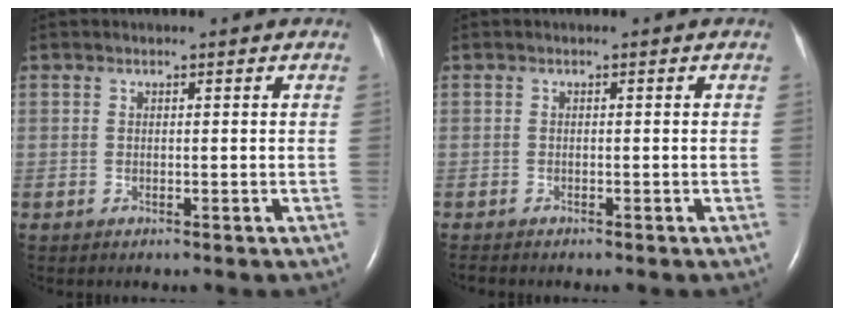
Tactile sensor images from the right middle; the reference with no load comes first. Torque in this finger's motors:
{"motor_torque": [0.36, -0.45, -0.01, 0.02]}